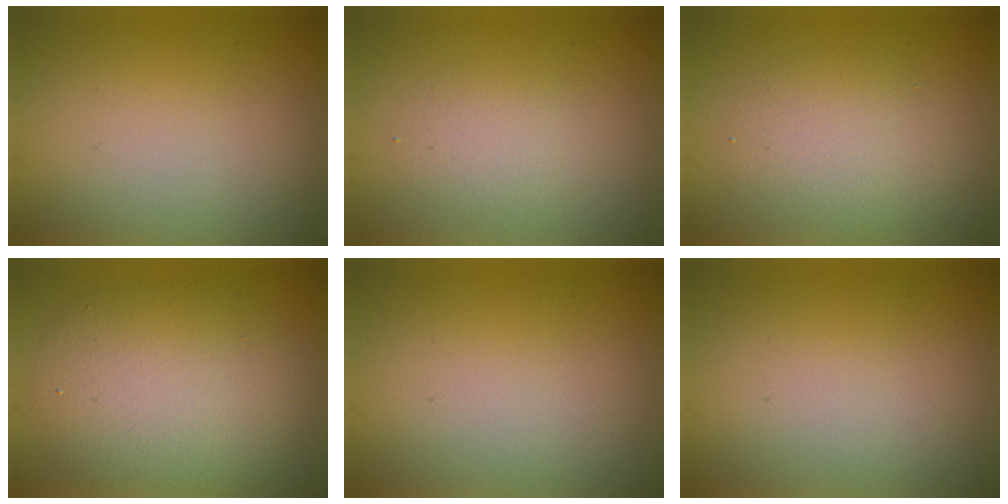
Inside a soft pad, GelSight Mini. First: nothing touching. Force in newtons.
{"total": 2.2, "press": 2.2, "slide": 0.3}
{"total": 3.6, "press": 3.6, "slide": 0.2}
{"total": 7.3, "press": 7.3, "slide": 0.4}
{"total": 0.0}
{"total": 0.0}